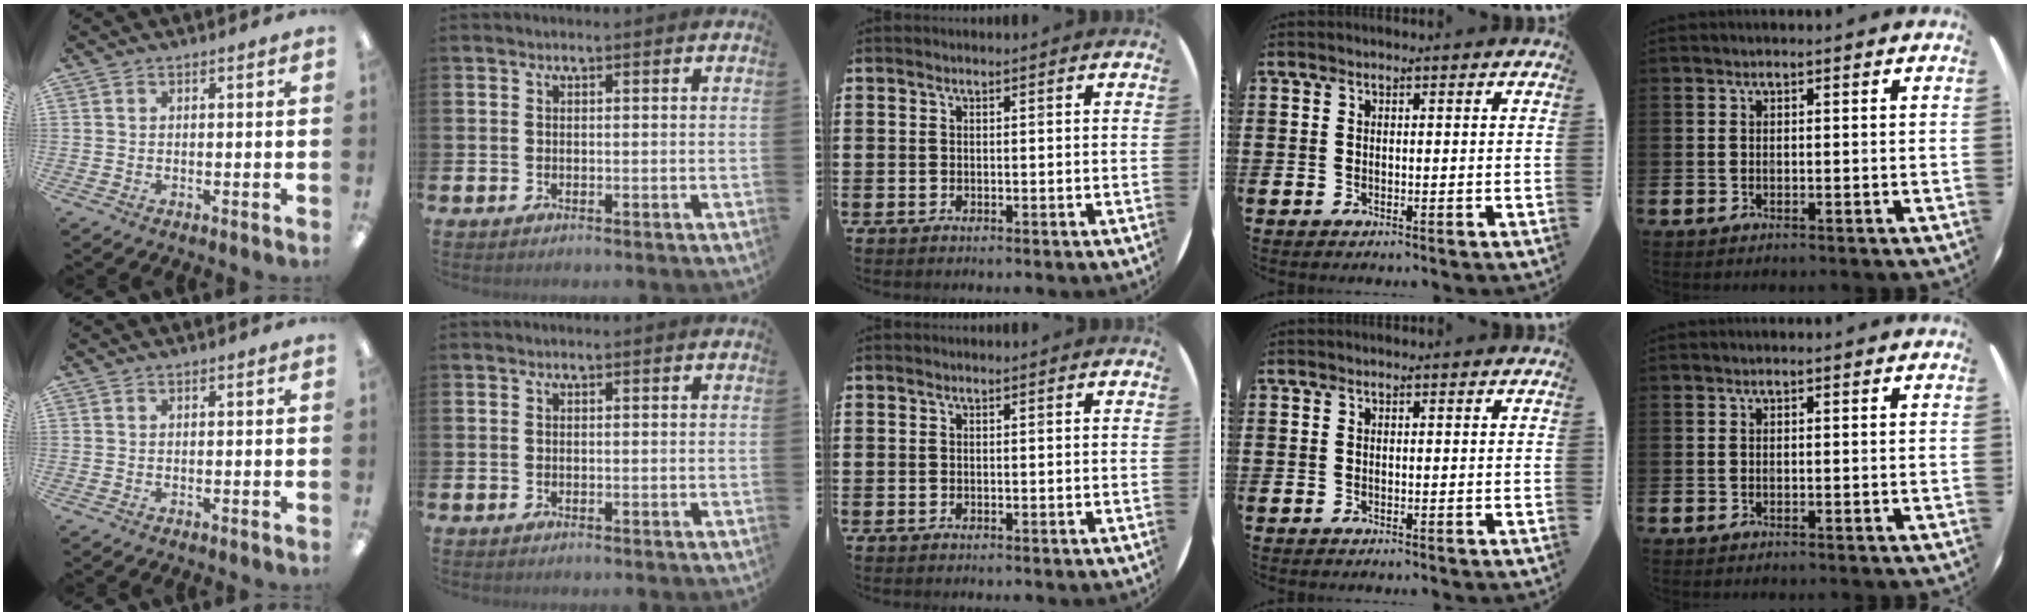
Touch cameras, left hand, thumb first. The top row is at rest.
{}